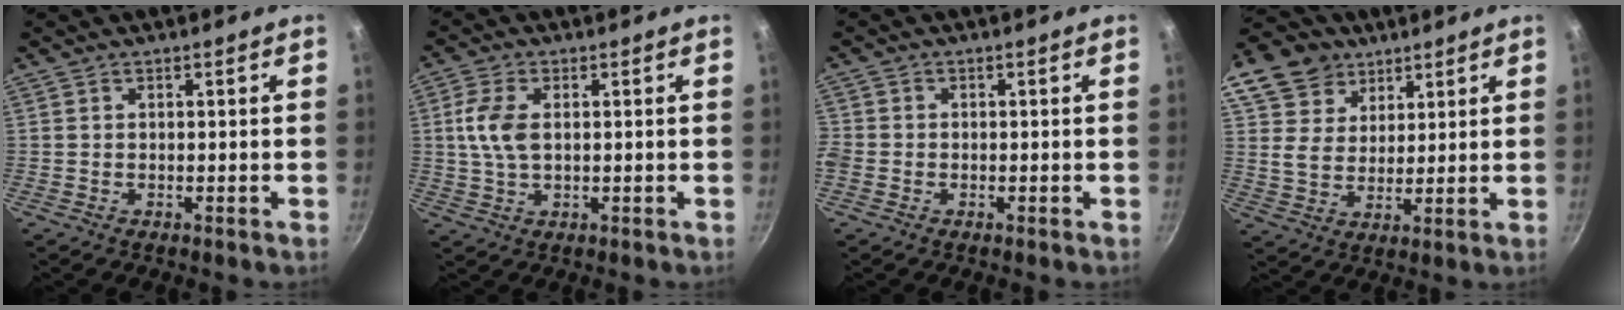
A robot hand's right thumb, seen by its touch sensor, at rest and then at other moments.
{"total": 6.7, "force": [0.8, 3.9, 5.4], "torque": [-0.110, 0.007, 0.015]}
{"total": 3.2, "force": [-1.4, 2.6, 1.3], "torque": [-0.032, 0.004, -0.034]}
{"total": 13.4, "force": [7.7, 9.6, 5.2], "torque": [-0.075, -0.016, 0.135]}